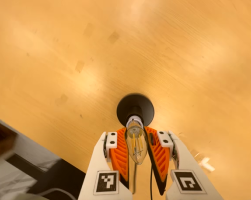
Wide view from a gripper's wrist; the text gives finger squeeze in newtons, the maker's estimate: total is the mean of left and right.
{"total": 22.3, "left": 22.1, "right": 22.5}